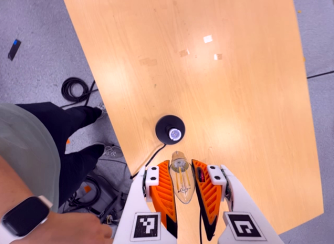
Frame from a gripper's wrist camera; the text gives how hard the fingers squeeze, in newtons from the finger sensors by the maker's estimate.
{"total": 20.4, "left": 22.9, "right": 17.9}